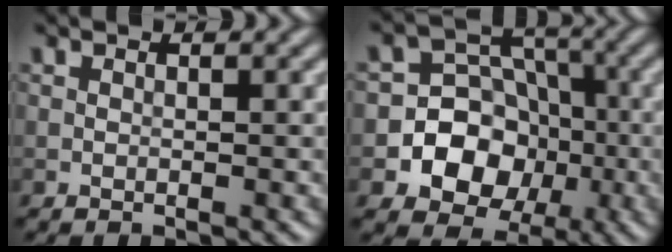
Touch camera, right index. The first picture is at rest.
{"total": 8.0, "force": [-2.1, 7.1, 3.0], "torque": [-0.027, 0.016, -0.067]}